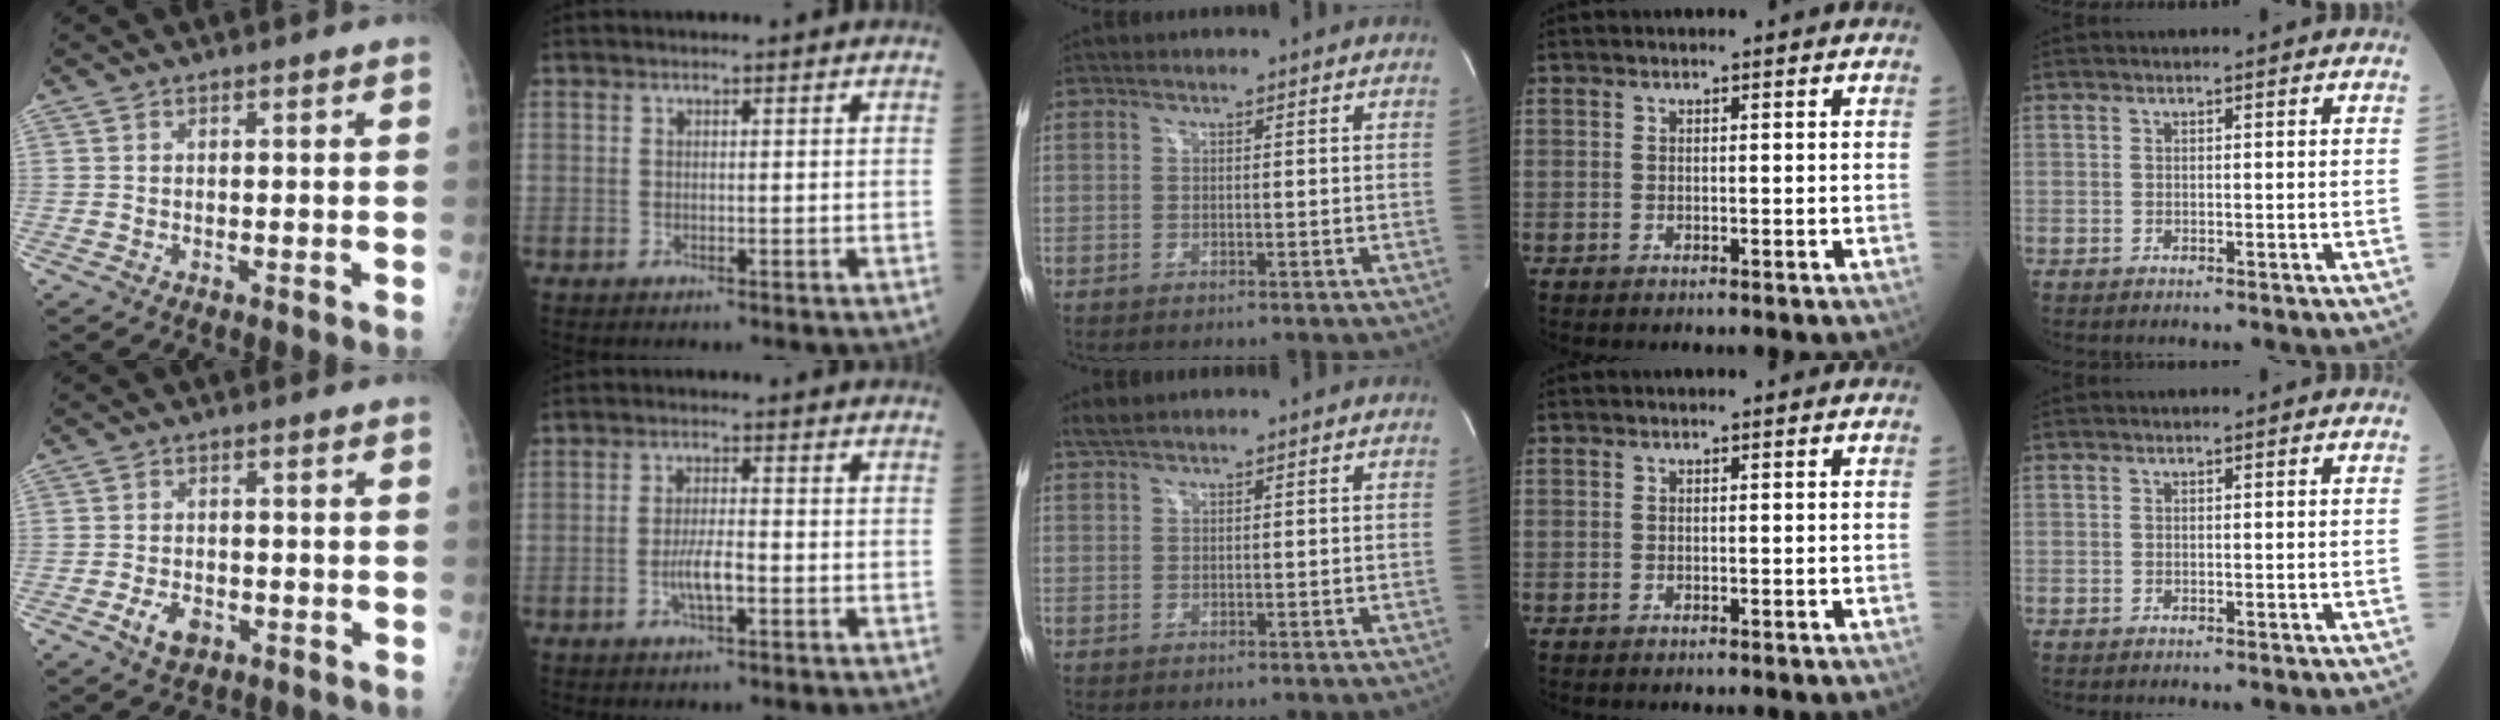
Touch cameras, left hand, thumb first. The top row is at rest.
{"thumb": {"total": 4.3, "force": [-1.9, 2.7, 2.7], "torque": [-0.042, 0.007, -0.030]}, "index": {"total": 4.0, "force": [-1.9, 0.8, 3.4], "torque": [-0.068, -0.005, -0.036]}, "middle": {"total": 1.8, "force": [1.7, 0.0, 0.7], "torque": [-0.021, 0.014, 0.037]}}